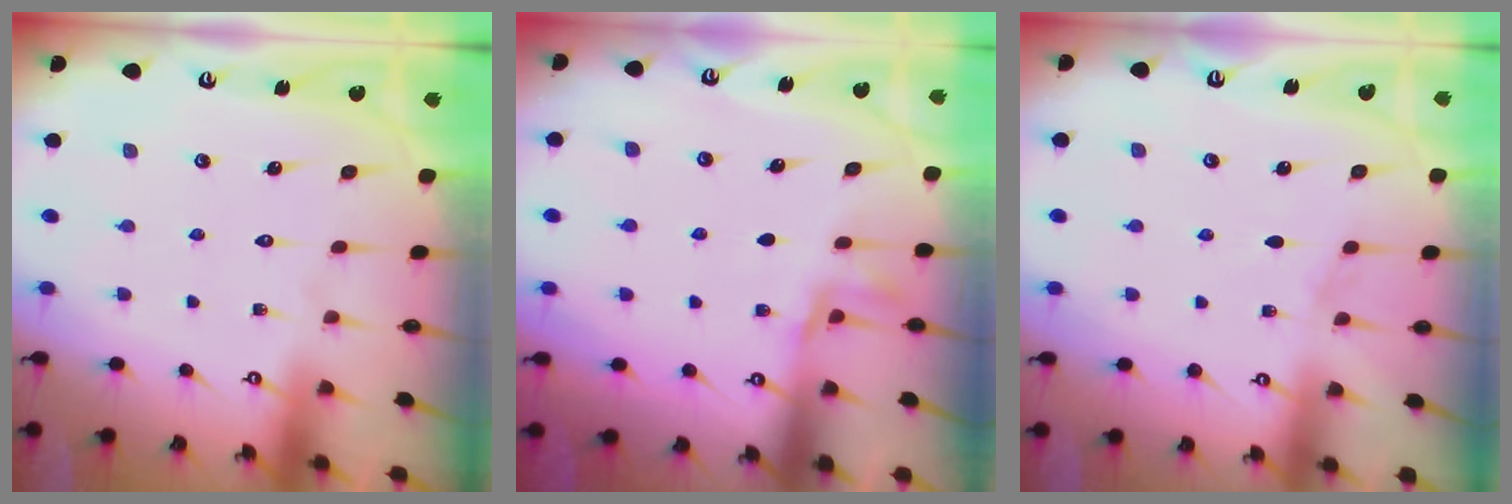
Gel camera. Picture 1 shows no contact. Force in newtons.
{"total": 2.9, "press": 2.8, "slide": 1.0}
{"total": 3.1, "press": 3.1, "slide": 0.5}